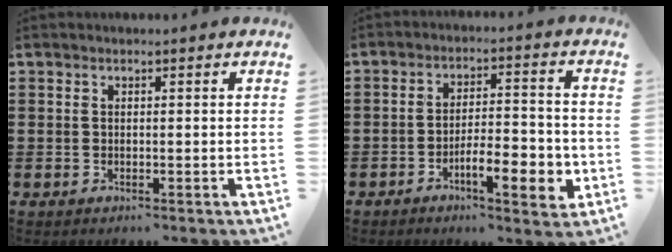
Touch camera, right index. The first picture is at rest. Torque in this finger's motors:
{"motor_torque": [1.20, -0.94, 0.25, 0.16]}